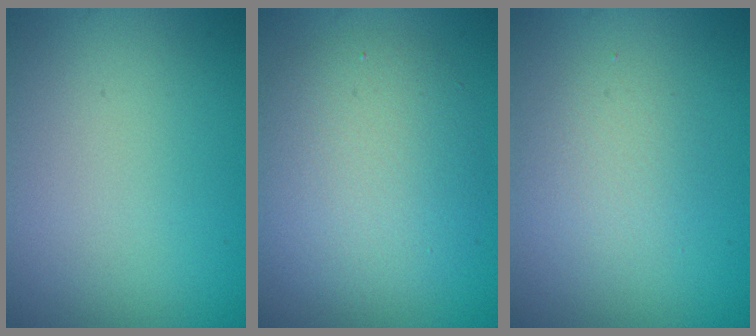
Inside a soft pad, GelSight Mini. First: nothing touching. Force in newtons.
{"total": 5.9, "press": 5.9, "slide": 0.4}
{"total": 2.2, "press": 2.2, "slide": 0.2}